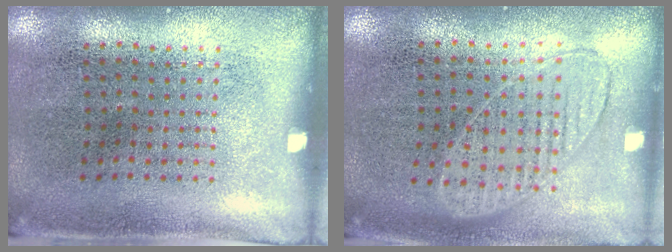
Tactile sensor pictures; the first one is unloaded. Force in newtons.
{"total": 0.9, "press": 0.9, "slide": 0.4}